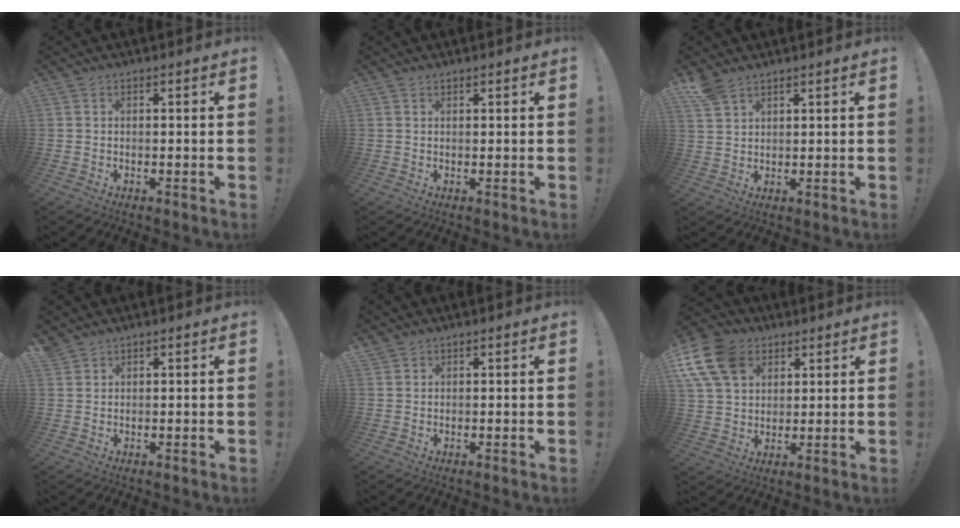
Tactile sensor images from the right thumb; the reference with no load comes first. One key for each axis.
{"total": 0.6, "fx": 0.5, "fy": 0.1, "fz": 0.1, "tx": -0.001, "ty": 0.000, "tz": 0.010}
{"total": 5.4, "fx": 4.1, "fy": 3.0, "fz": 2.0, "tx": -0.035, "ty": -0.019, "tz": 0.079}
{"total": 1.8, "fx": 1.7, "fy": 0.6, "fz": 0.3, "tx": -0.005, "ty": -0.010, "tz": 0.034}
{"total": 1.1, "fx": 0.9, "fy": 0.6, "fz": 0.1, "tx": 0.003, "ty": -0.003, "tz": 0.018}
{"total": 15.1, "fx": 6.7, "fy": 10.9, "fz": 8.0, "tx": -0.162, "ty": -0.027, "tz": 0.130}